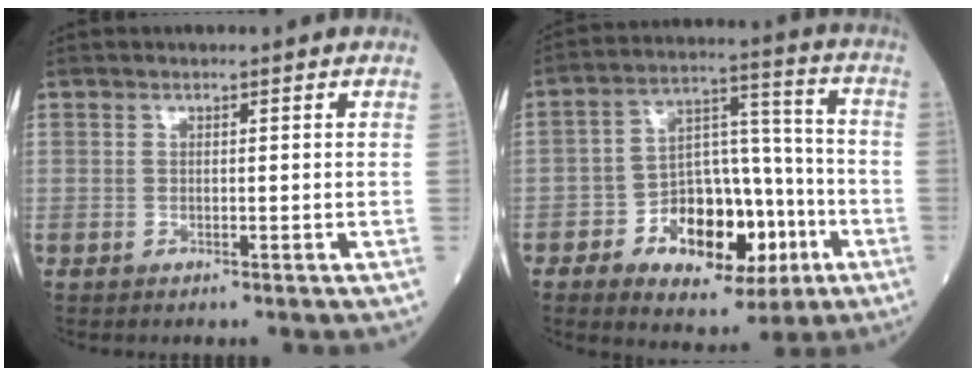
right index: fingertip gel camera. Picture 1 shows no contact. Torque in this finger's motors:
{"motor_torque": [1.12, -0.80, 0.27, 0.05]}